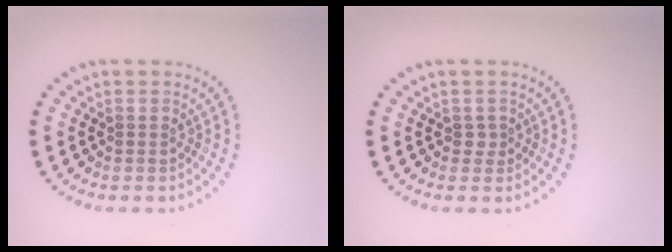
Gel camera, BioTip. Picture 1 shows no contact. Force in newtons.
{"total": 0.9, "press": 0.6, "slide": 0.7}